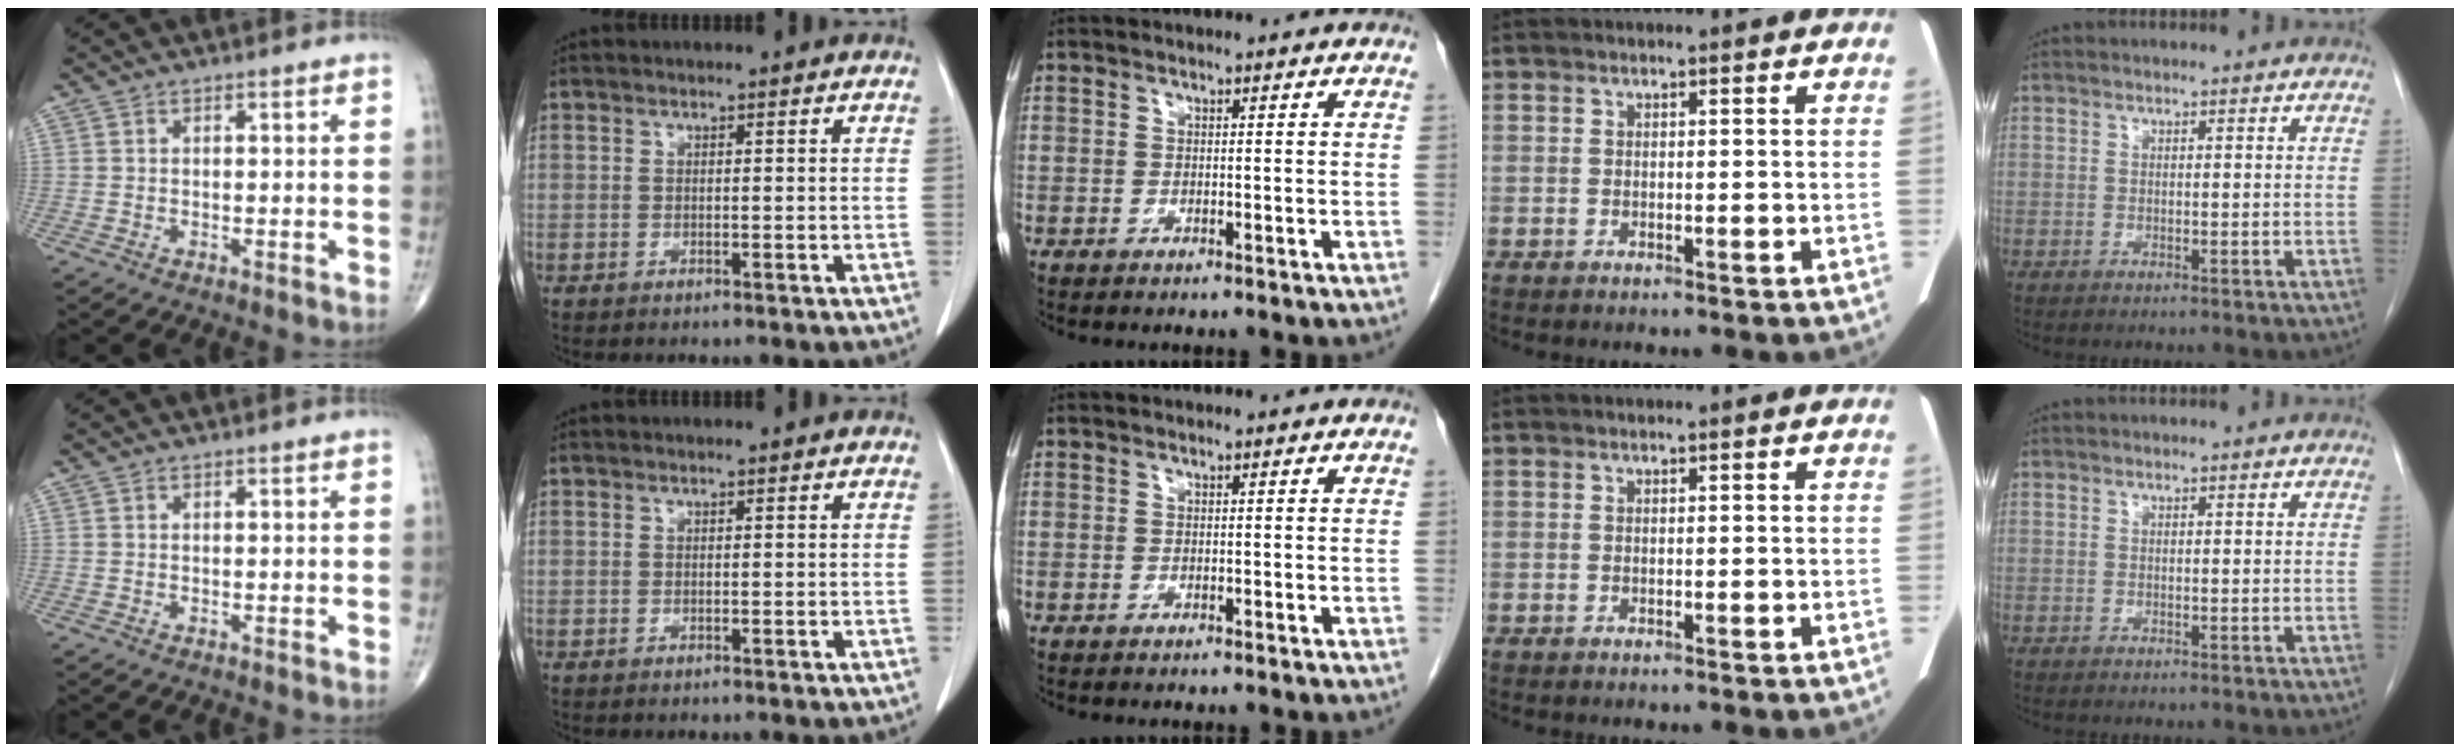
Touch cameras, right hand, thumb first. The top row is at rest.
{}